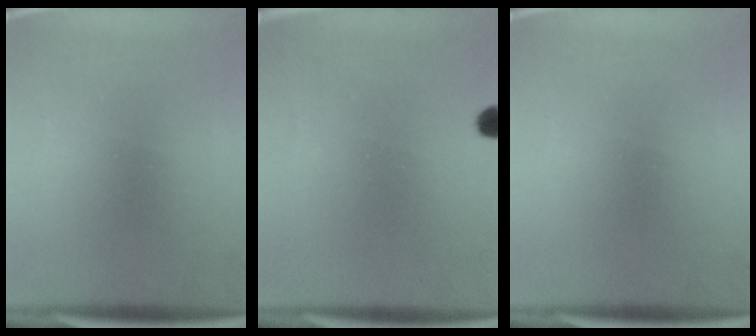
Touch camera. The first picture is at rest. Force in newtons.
{"total": 1.7}
{"total": 0.0}